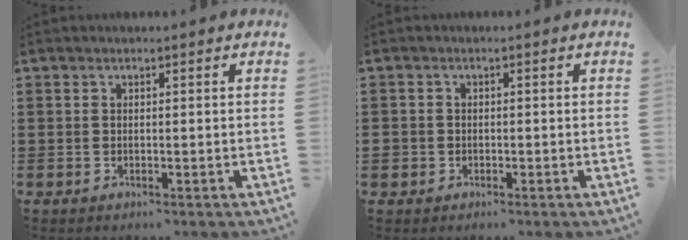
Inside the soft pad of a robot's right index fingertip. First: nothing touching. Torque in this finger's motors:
{"motor_torque": [-0.21, 1.69, 0.54, 0.06]}